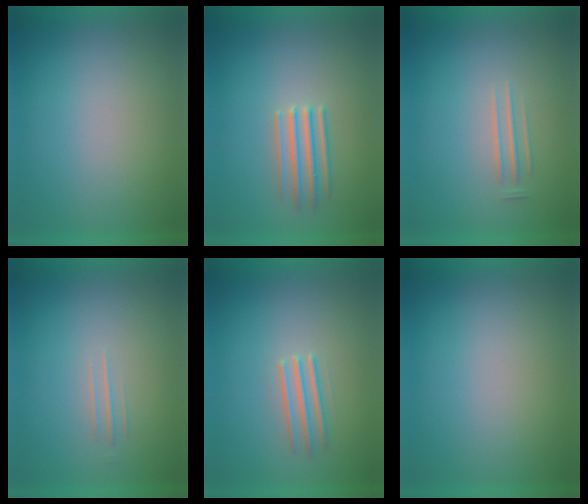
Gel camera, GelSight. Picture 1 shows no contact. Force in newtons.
{"total": 2.9}
{"total": 1.5}
{"total": 1.5}
{"total": 2.3}
{"total": 0.0}